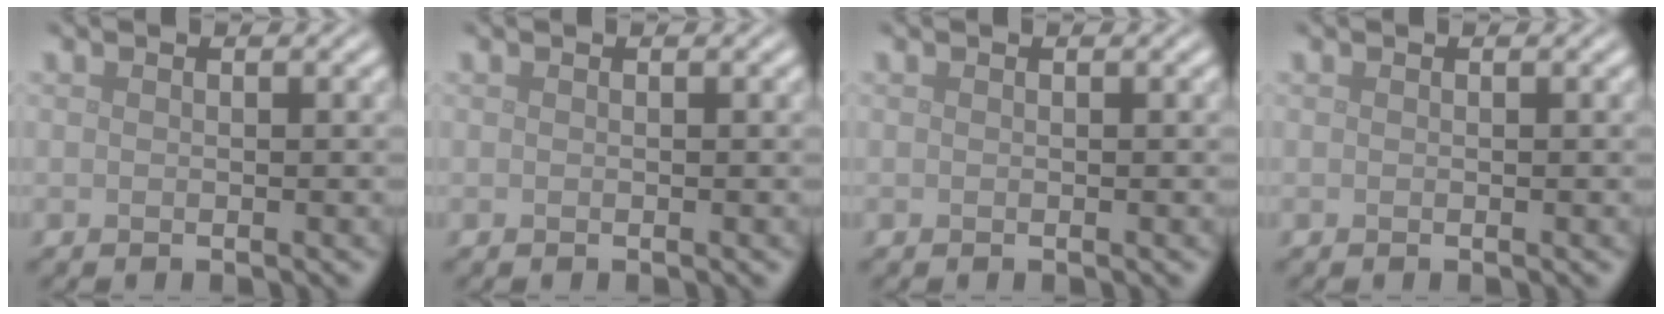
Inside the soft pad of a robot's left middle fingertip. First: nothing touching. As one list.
[{"total": 0.0}, {"total": 0.0}, {"total": 0.0}]